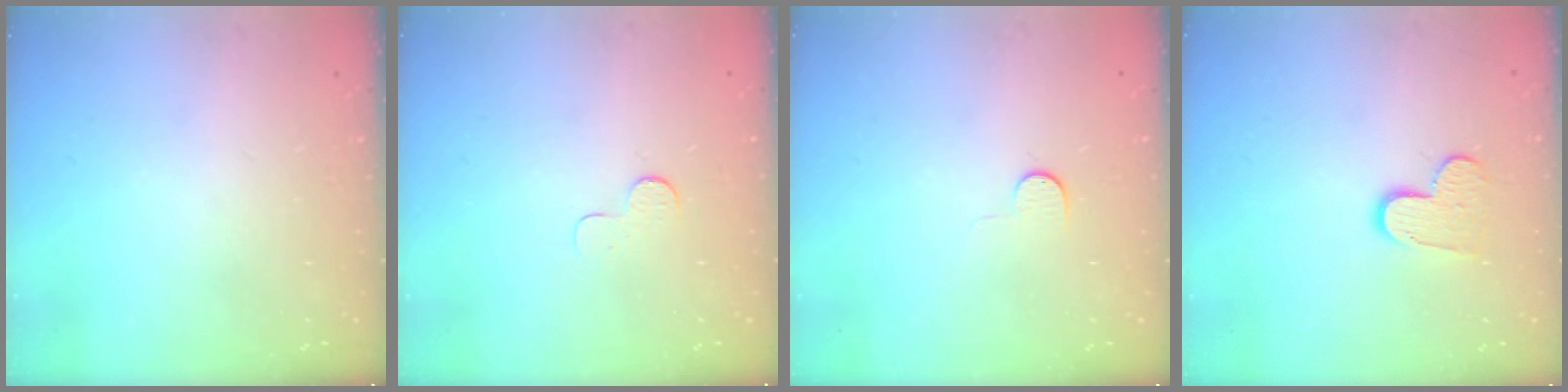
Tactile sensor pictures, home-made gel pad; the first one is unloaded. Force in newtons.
{"total": 3.7, "press": 3.7, "slide": 0.4}
{"total": 4.9, "press": 4.9, "slide": 0.5}
{"total": 9.1, "press": 9.1, "slide": 0.7}